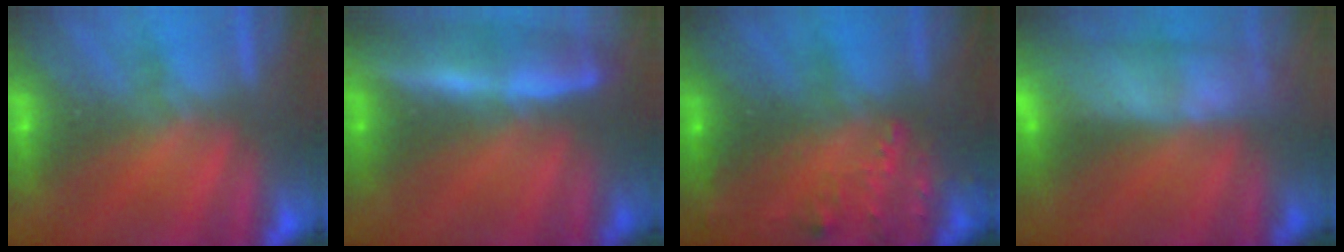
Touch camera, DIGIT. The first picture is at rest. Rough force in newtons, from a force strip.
{"total": 8.0}
{"total": 7.6}
{"total": 9.5}